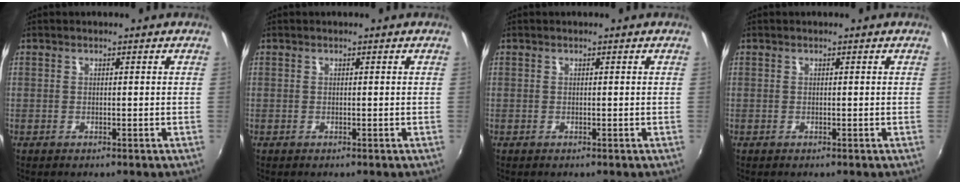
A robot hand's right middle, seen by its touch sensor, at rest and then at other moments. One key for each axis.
{"total": 0.0}
{"total": 0.0}
{"total": 0.0}